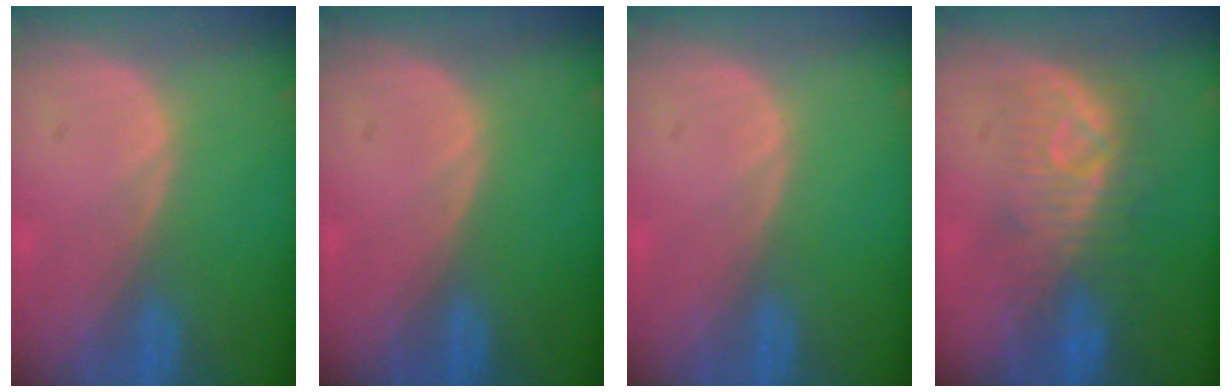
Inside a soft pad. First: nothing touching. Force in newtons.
{"total": 0.0}
{"total": 0.0}
{"total": 8.0, "press": 7.9, "slide": 1.7}